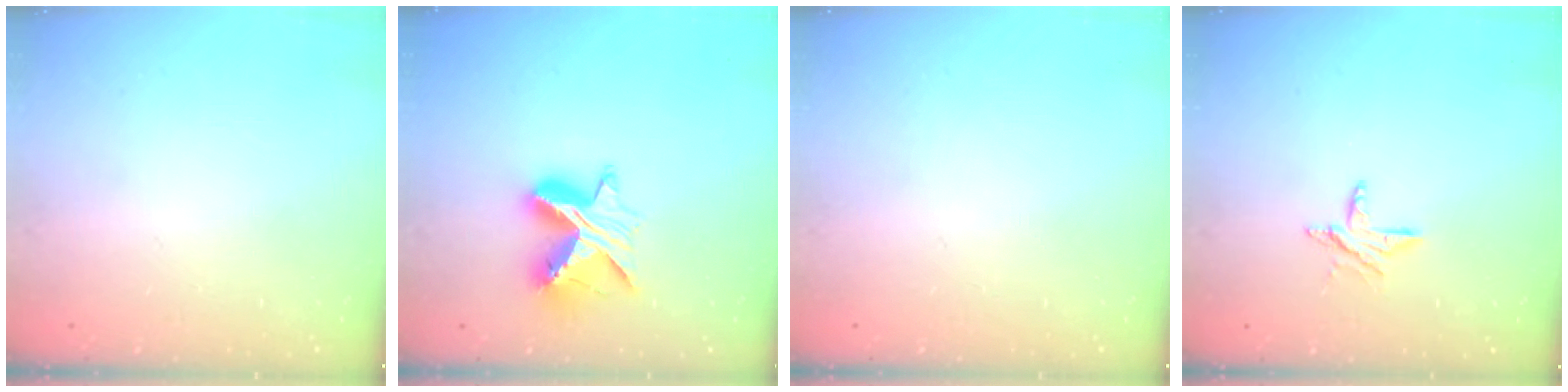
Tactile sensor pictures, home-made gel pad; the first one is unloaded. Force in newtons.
{"total": 10.1, "press": 10.1, "slide": 0.7}
{"total": 0.0}
{"total": 6.7, "press": 6.7, "slide": 0.6}